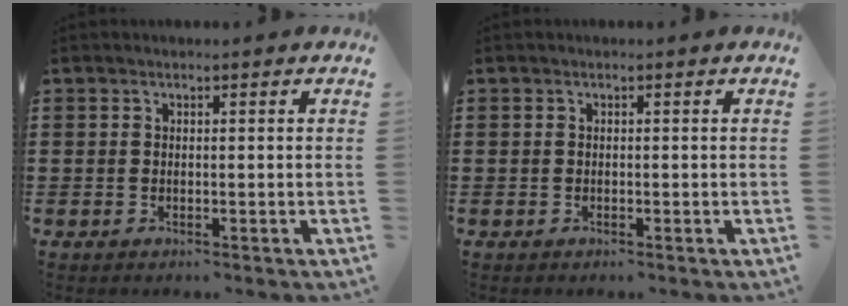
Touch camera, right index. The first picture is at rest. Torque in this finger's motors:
{"motor_torque": [0.33, 0.41, 0.00, -0.01]}